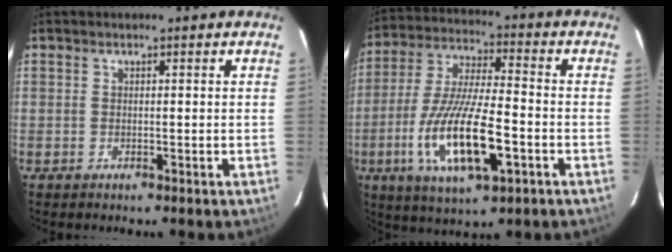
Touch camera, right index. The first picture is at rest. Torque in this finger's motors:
{"motor_torque": [1.22, -0.92, 1.05, 0.21]}